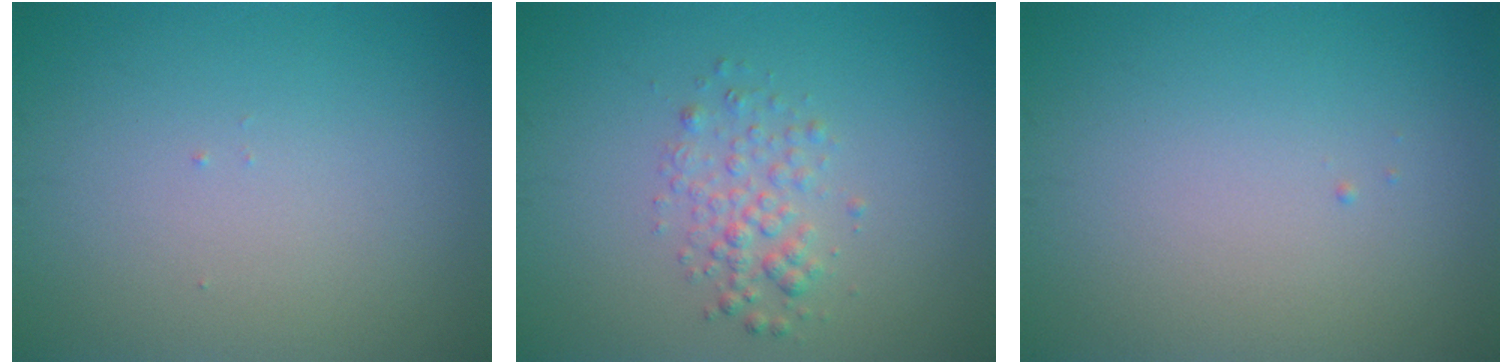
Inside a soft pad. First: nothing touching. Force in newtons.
{"total": 2.2, "press": 2.2, "slide": 0.1}
{"total": 0.0}